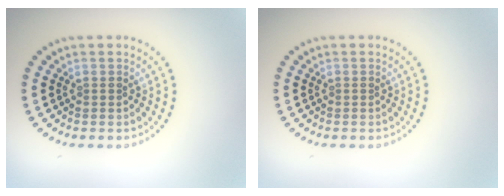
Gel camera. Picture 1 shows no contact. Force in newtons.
{"total": 0.0}